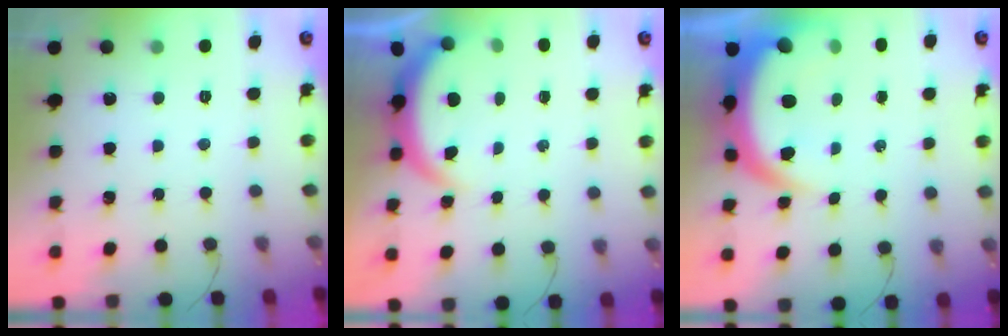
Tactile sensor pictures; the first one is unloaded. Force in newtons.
{"total": 3.8, "press": 3.8, "slide": 0.3}
{"total": 9.6, "press": 9.6, "slide": 1.1}